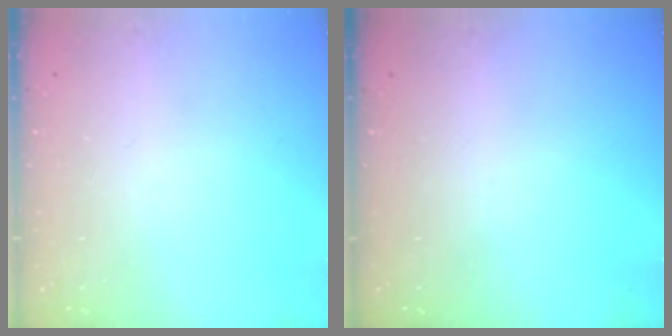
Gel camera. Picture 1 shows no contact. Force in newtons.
{"total": 0.0}